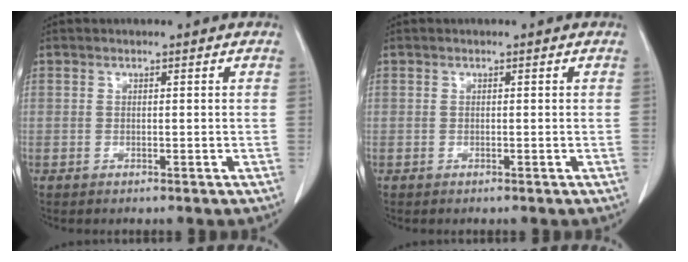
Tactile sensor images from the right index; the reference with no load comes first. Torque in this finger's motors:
{"motor_torque": [-0.05, 0.05, 0.01, 0.00]}